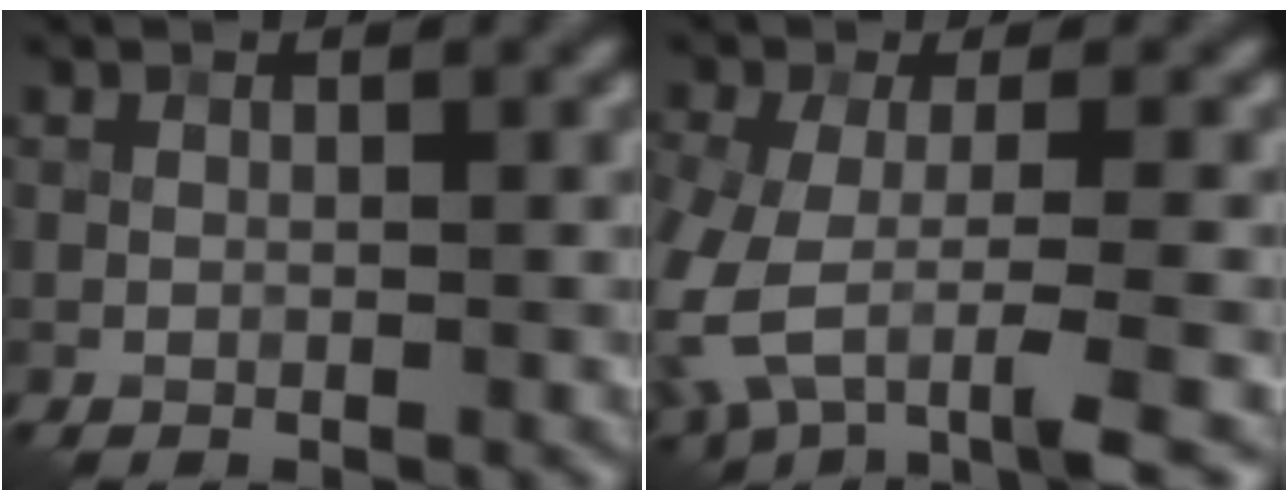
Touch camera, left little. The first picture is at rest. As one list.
[{"total": 6.2, "force": [-2.4, 2.6, 5.1], "torque": [-0.118, -0.018, -0.056]}]